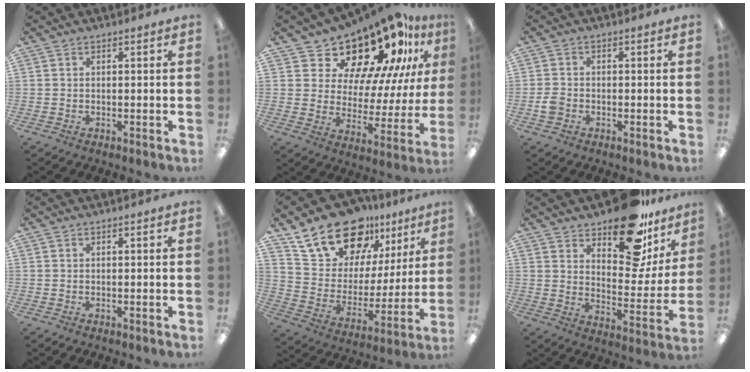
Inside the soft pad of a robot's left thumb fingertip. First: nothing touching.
{"total": 16.8, "force": [14.4, 5.8, 6.5], "torque": [-0.116, -0.124, 0.241]}
{"total": 3.0, "force": [-1.0, 2.4, 1.4], "torque": [-0.023, 0.008, -0.018]}
{"total": 0.0}
{"total": 20.8, "force": [15.5, 11.2, 8.2], "torque": [-0.154, -0.101, 0.282]}
{"total": 18.4, "force": [14.1, 7.7, 8.9], "torque": [-0.119, -0.099, 0.239]}